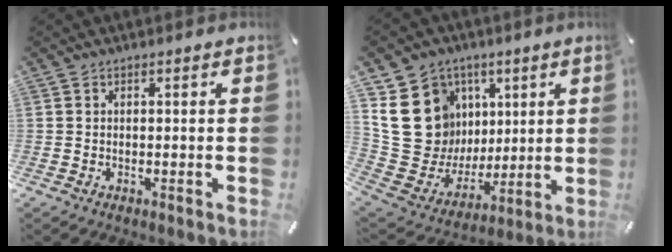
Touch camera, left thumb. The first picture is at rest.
{"total": 20.2, "force": [6.5, 17.7, 7.3], "torque": [-0.113, -0.042, 0.153]}